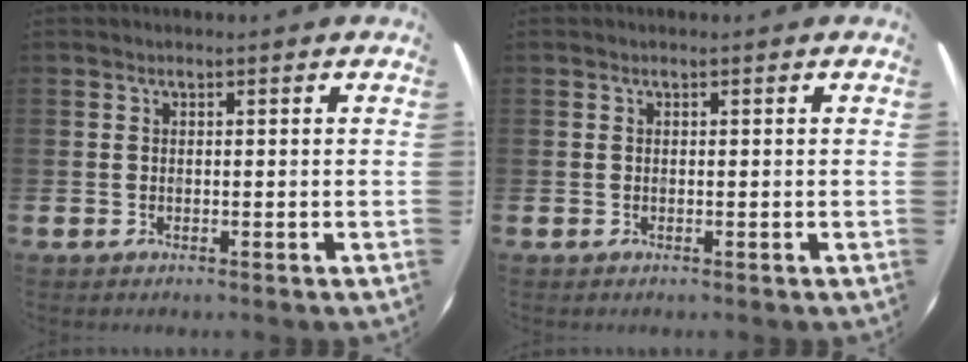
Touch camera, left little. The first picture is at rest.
{"total": 0.0}